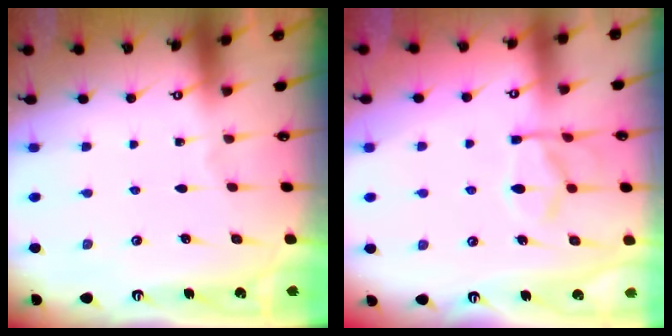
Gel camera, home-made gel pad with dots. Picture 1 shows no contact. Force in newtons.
{"total": 6.1, "press": 5.8, "slide": 1.7}